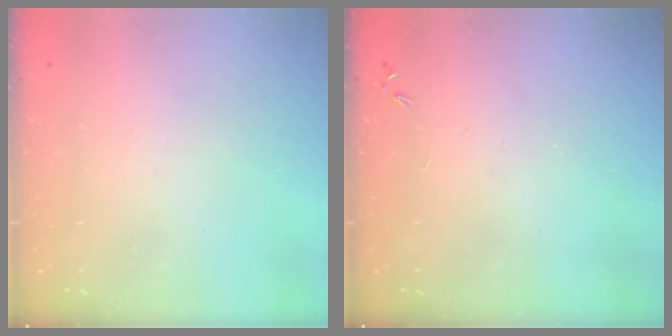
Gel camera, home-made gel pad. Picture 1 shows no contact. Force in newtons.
{"total": 0.0}